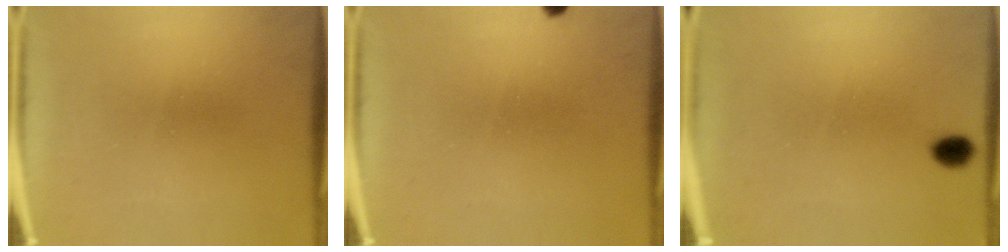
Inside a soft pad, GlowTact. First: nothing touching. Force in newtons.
{"total": 1.3}
{"total": 1.7}